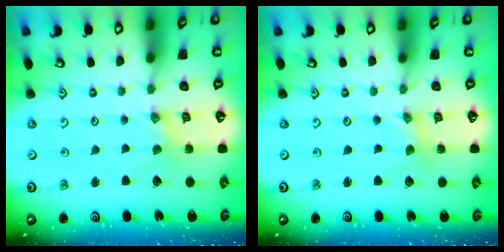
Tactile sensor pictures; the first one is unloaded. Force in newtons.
{"total": 0.0}